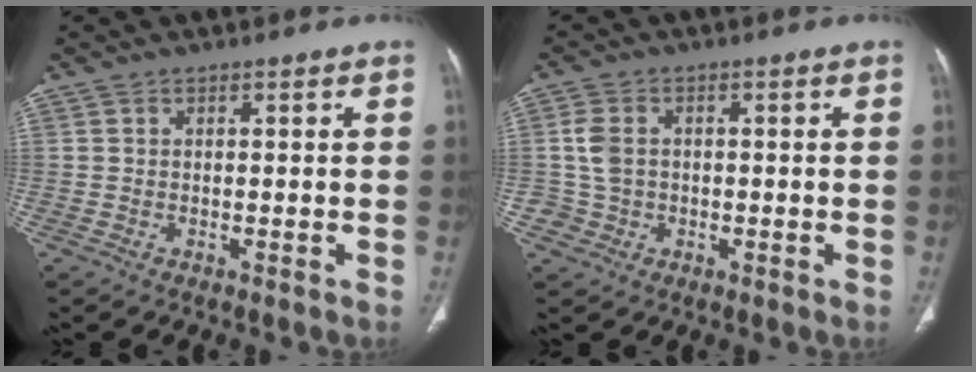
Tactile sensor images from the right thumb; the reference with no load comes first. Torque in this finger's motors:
{"motor_torque": [-0.04, 1.36, 0.32, 0.48, 0.03]}